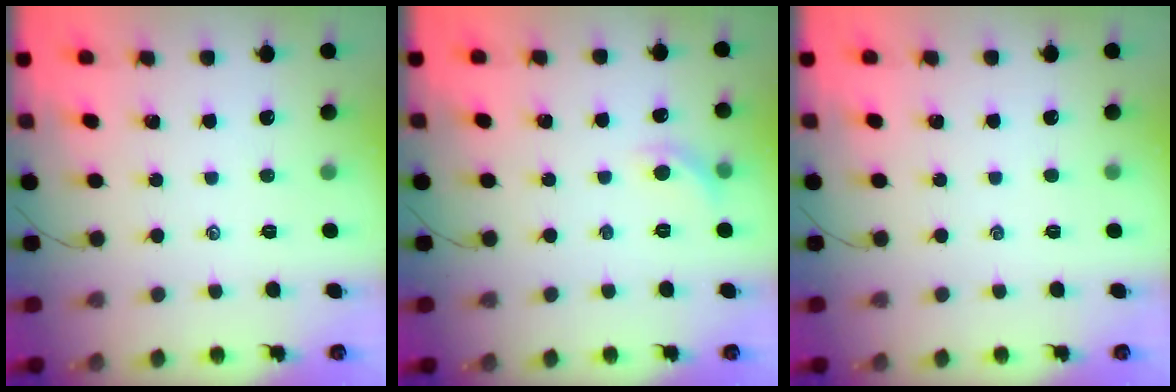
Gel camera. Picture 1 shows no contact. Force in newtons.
{"total": 5.6, "press": 5.4, "slide": 1.4}
{"total": 0.0}